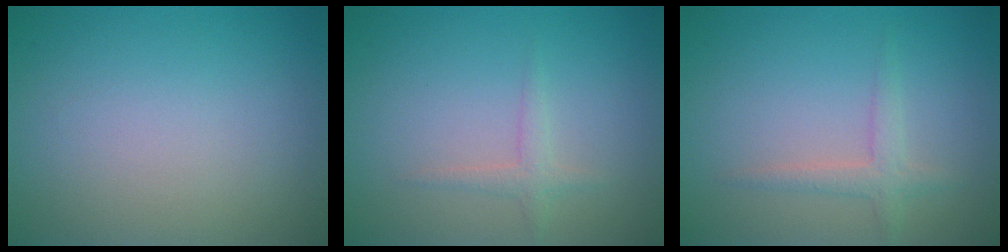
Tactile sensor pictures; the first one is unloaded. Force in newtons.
{"total": 1.3, "press": 1.3, "slide": 0.0}
{"total": 1.9, "press": 1.9, "slide": 0.1}